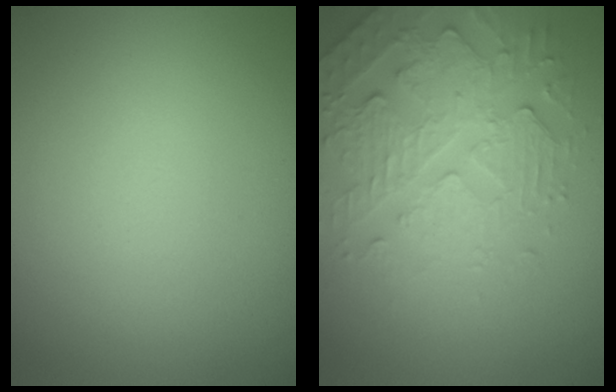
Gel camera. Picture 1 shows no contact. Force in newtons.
{"total": 4.9, "press": 3.7, "slide": 3.3}